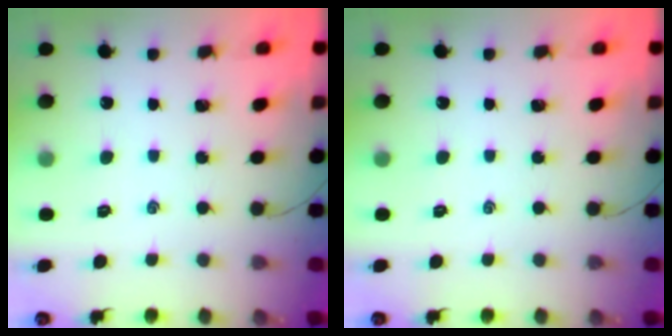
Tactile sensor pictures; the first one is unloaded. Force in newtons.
{"total": 0.0}